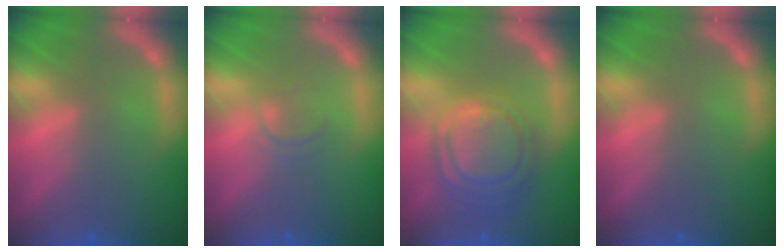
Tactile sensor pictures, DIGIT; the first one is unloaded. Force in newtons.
{"total": 1.4}
{"total": 8.0}
{"total": 0.0}